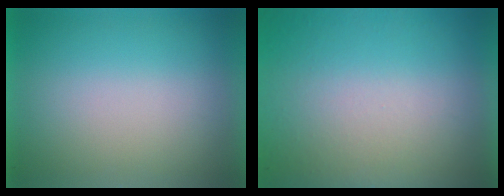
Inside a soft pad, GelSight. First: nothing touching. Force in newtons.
{"total": 9.5}